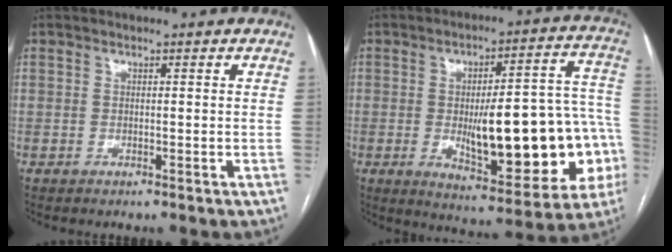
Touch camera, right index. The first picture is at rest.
{"total": 22.8, "force": [-3.7, 6.5, 21.6], "torque": [-0.231, 0.030, -0.030]}